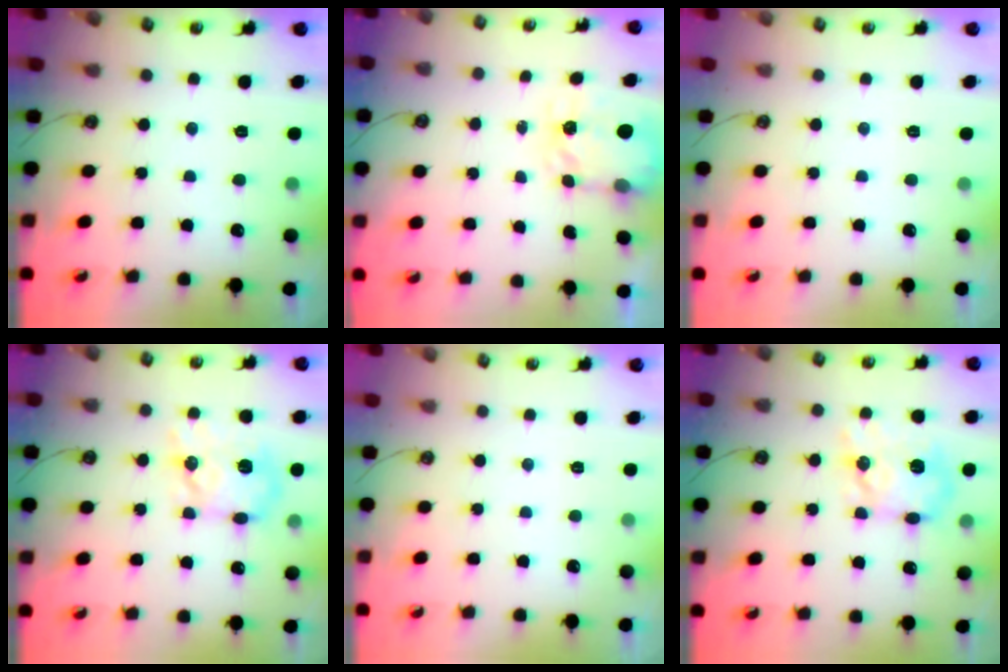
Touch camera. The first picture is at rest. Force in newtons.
{"total": 3.5, "press": 3.5, "slide": 0.5}
{"total": 0.0}
{"total": 12.4, "press": 12.4, "slide": 0.6}
{"total": 0.0}
{"total": 12.8, "press": 12.8, "slide": 0.2}